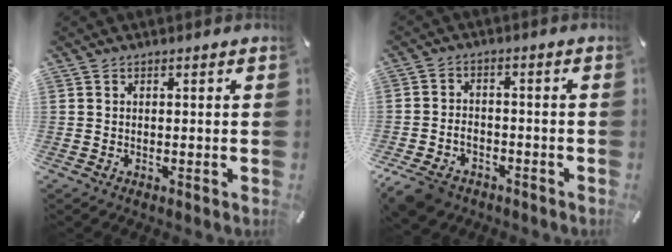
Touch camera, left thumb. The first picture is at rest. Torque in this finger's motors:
{"motor_torque": [-0.20, 2.67, 0.56, 0.50, 0.26]}